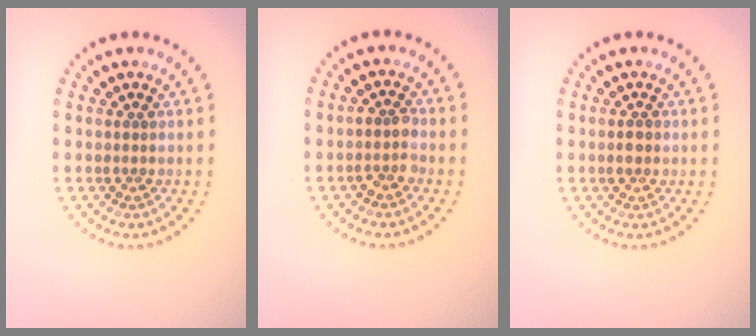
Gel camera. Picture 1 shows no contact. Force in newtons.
{"total": 1.5, "press": 1.4, "slide": 0.6}
{"total": 1.1, "press": 1.1, "slide": 0.2}